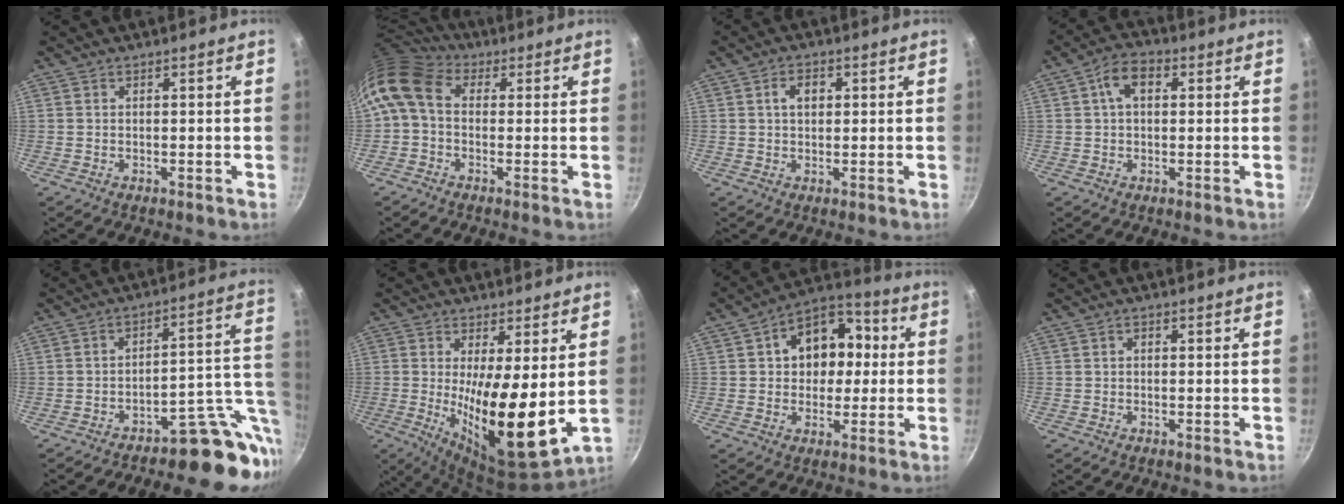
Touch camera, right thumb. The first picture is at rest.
{"total": 10.3, "force": [1.1, 7.6, 6.9], "torque": [-0.139, 0.028, 0.001]}
{"total": 3.7, "force": [0.9, 2.6, 2.5], "torque": [-0.025, 0.007, 0.012]}
{"total": 6.2, "force": [1.5, 4.0, 4.5], "torque": [-0.062, 0.013, 0.016]}
{"total": 14.5, "force": [-6.8, 6.9, 10.9], "torque": [-0.069, 0.055, -0.094]}
{"total": 15.9, "force": [0.7, 4.4, 15.2], "torque": [-0.243, -0.039, 0.019]}
{"total": 14.1, "force": [2.2, 10.8, 8.8], "torque": [-0.082, 0.027, 0.021]}
{"total": 0.9, "force": [0.1, 0.7, 0.5], "torque": [-0.009, 0.007, 0.001]}